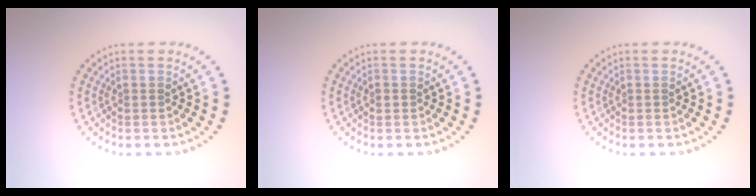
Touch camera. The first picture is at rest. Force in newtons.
{"total": 0.8, "press": 0.8, "slide": 0.0}
{"total": 0.0}